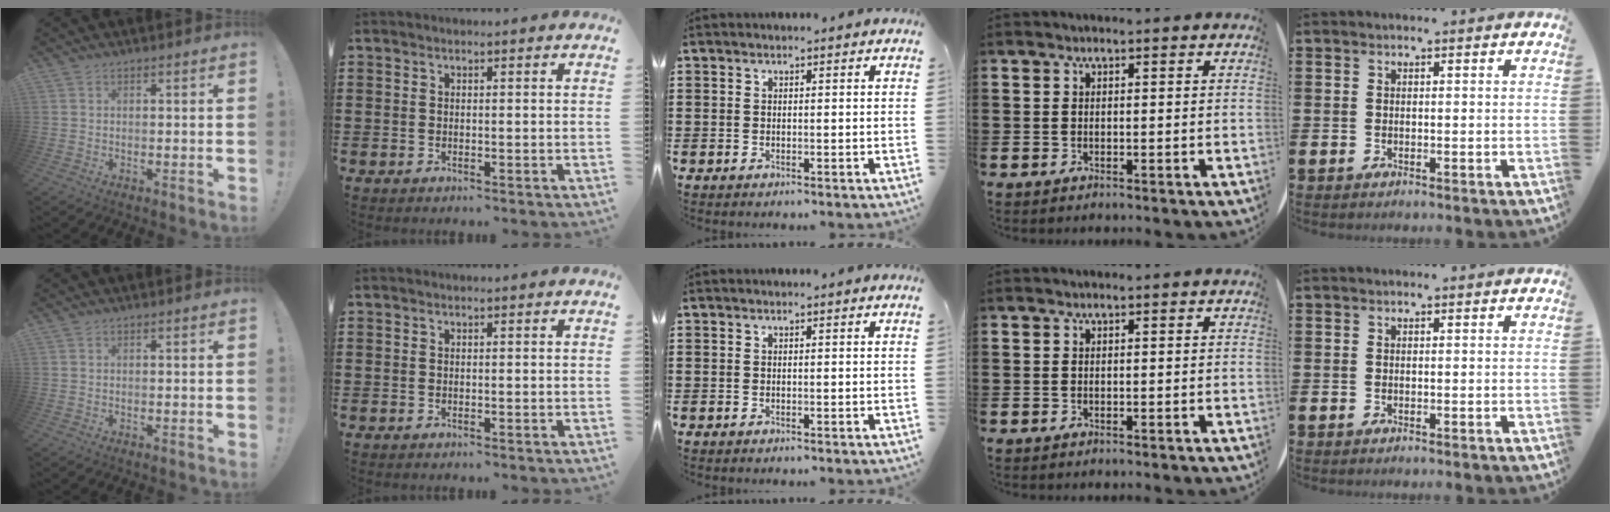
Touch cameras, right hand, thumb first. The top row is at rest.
{}